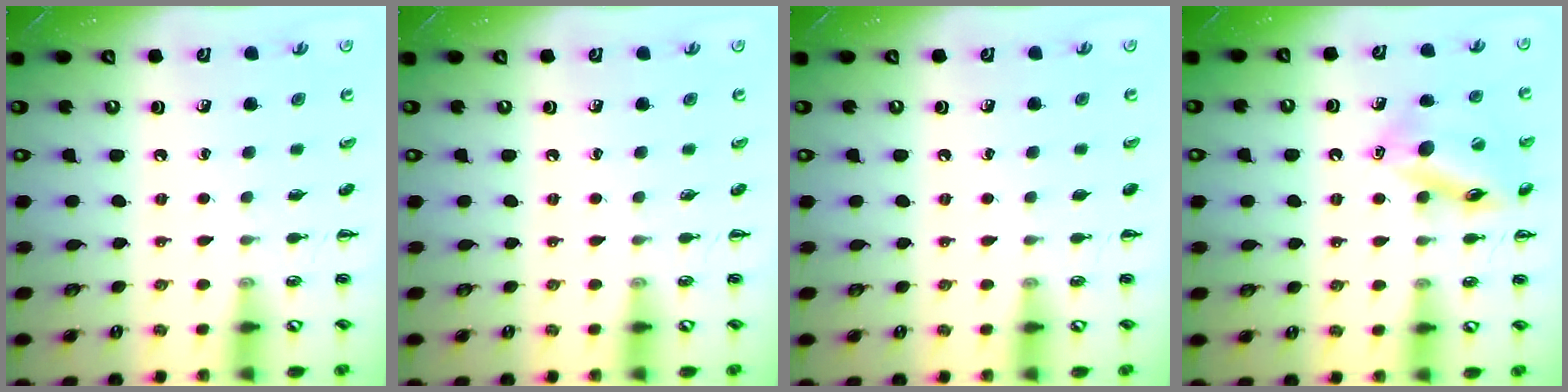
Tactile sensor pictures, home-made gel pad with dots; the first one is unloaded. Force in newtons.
{"total": 0.0}
{"total": 0.0}
{"total": 15.0, "press": 14.9, "slide": 1.7}